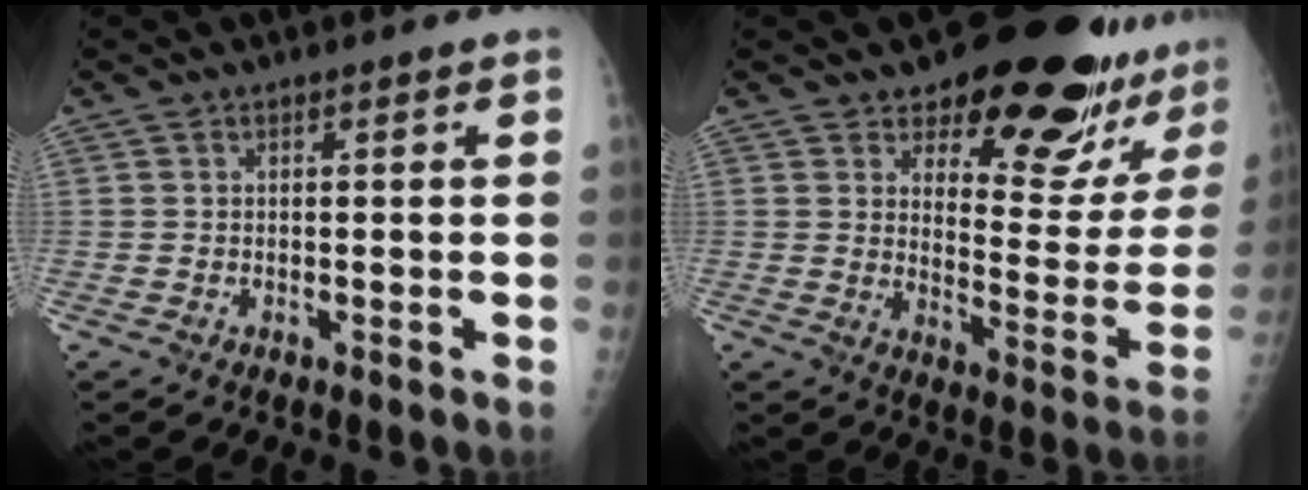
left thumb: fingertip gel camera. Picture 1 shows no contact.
{"total": 19.5, "force": [15.9, 6.6, 9.1], "torque": [-0.061, -0.132, 0.198]}